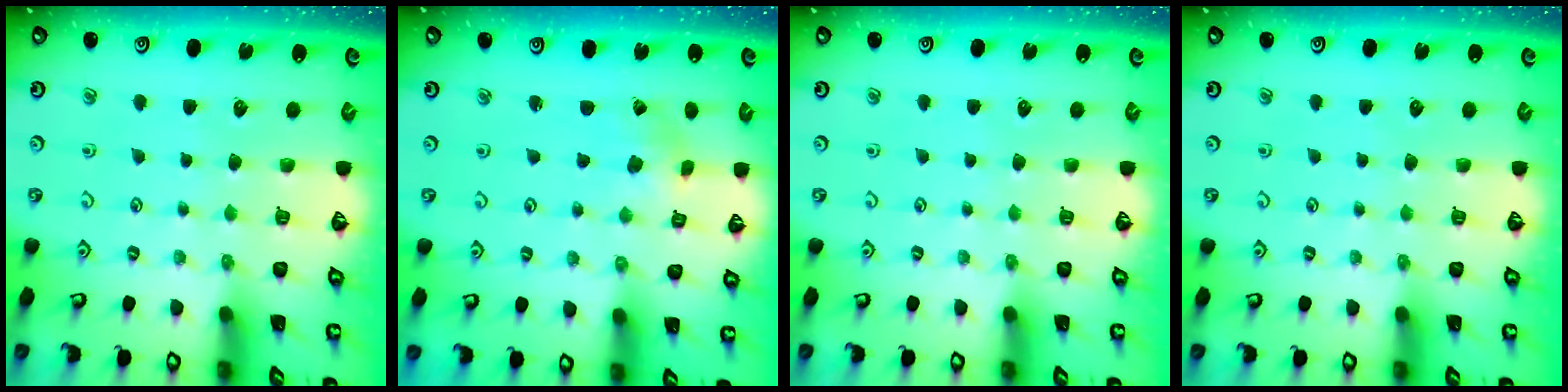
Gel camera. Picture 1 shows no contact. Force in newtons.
{"total": 0.8, "press": 0.8, "slide": 0.1}
{"total": 0.0}
{"total": 0.0}